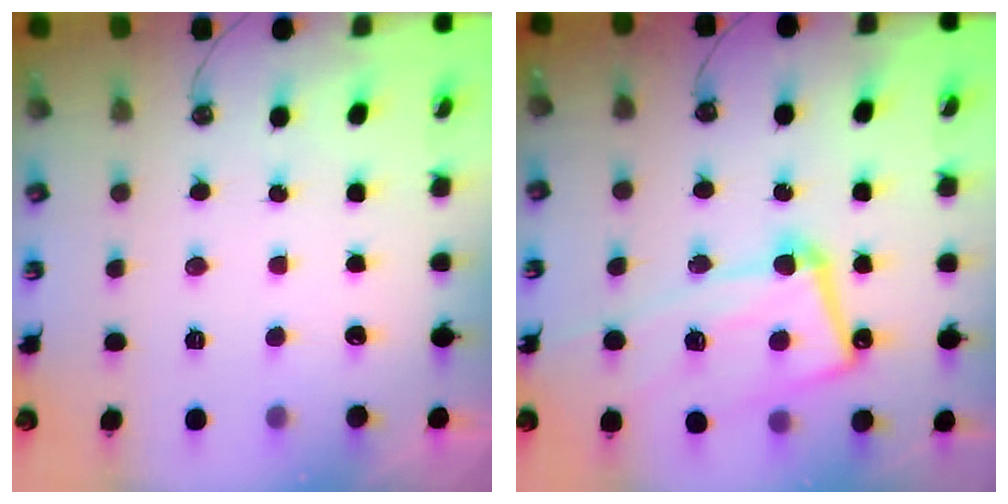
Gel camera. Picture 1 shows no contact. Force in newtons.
{"total": 17.5, "press": 17.4, "slide": 1.5}